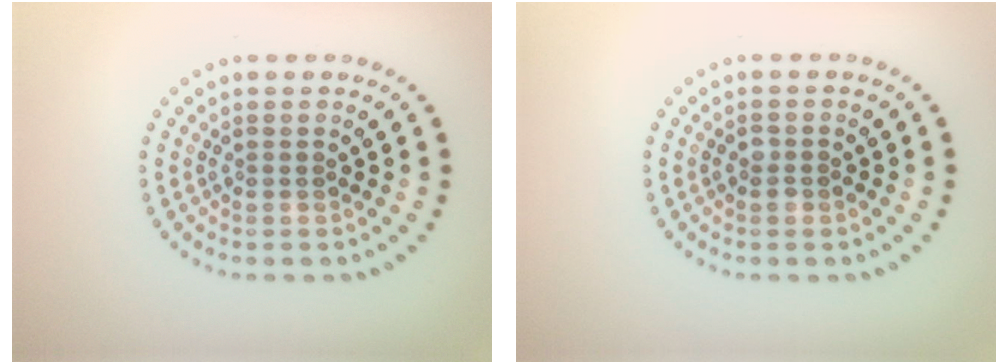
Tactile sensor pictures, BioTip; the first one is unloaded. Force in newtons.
{"total": 1.0, "press": 0.9, "slide": 0.3}